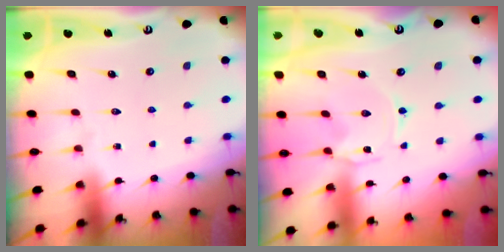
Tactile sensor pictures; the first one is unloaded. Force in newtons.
{"total": 0.0}